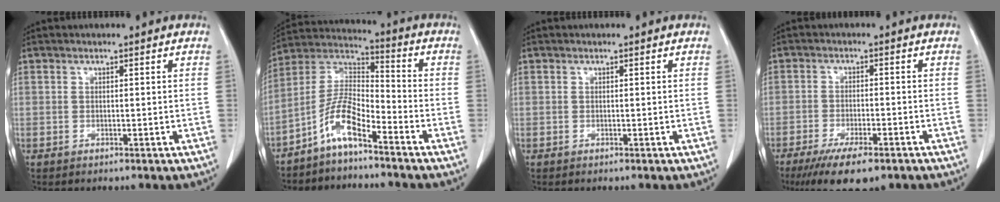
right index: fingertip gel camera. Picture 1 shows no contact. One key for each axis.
{"total": 8.2, "fx": -5.4, "fy": 1.9, "fz": 5.9, "tx": -0.128, "ty": 0.020, "tz": -0.109}
{"total": 0.0}
{"total": 9.3, "fx": -6.4, "fy": 2.6, "fz": 6.2, "tx": -0.098, "ty": -0.014, "tz": -0.100}